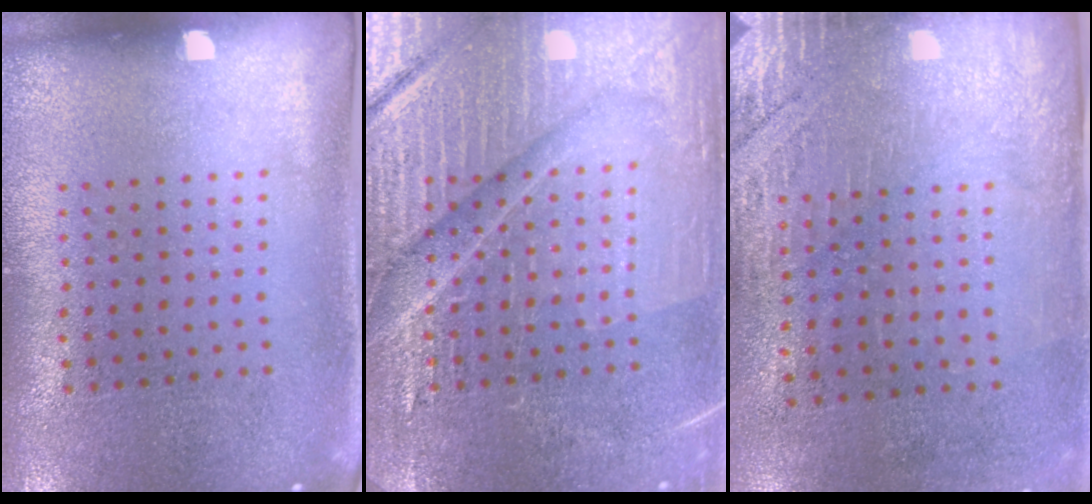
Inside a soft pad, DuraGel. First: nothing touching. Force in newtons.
{"total": 7.4, "press": 7.4, "slide": 1.0}
{"total": 2.9, "press": 2.5, "slide": 1.5}